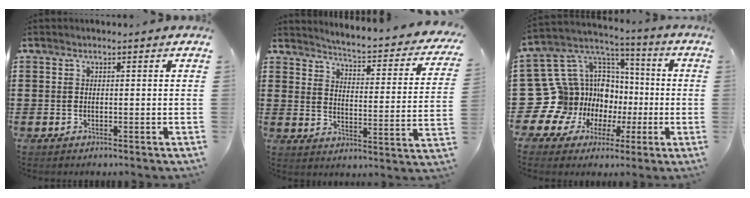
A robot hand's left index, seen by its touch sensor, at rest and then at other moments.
{"total": 3.4, "force": [3.2, -0.6, 1.0], "torque": [-0.034, -0.040, 0.041]}
{"total": 15.6, "force": [-3.6, 14.4, 4.8], "torque": [-0.162, -0.023, -0.028]}